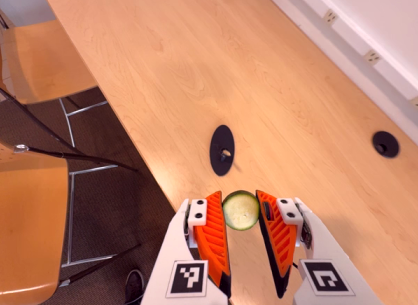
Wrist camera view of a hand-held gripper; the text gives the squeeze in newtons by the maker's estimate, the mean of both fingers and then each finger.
{"total": 9.2, "left": 9.0, "right": 9.4}